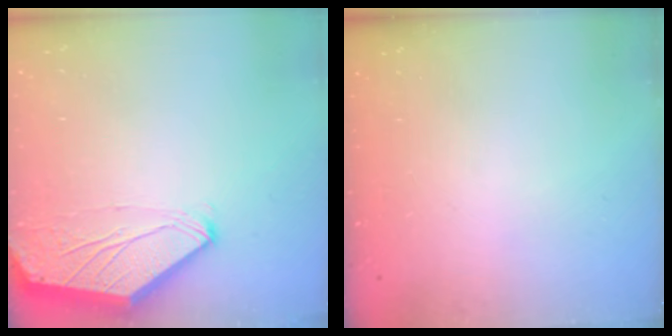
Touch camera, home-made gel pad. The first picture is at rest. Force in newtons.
{"total": 0.0}